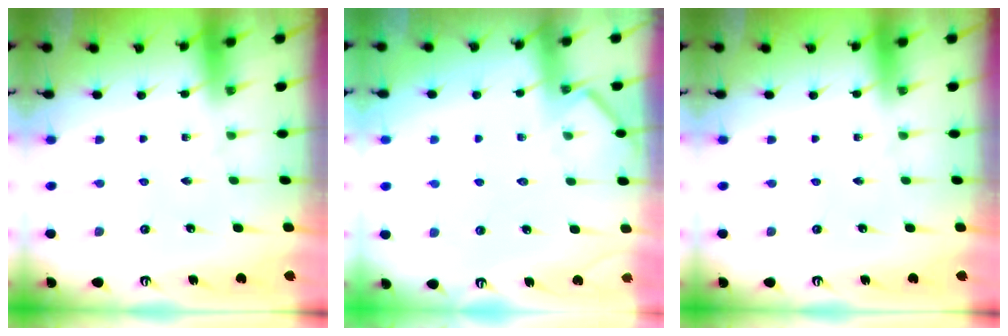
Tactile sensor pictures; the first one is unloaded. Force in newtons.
{"total": 5.3, "press": 5.2, "slide": 0.6}
{"total": 0.0}